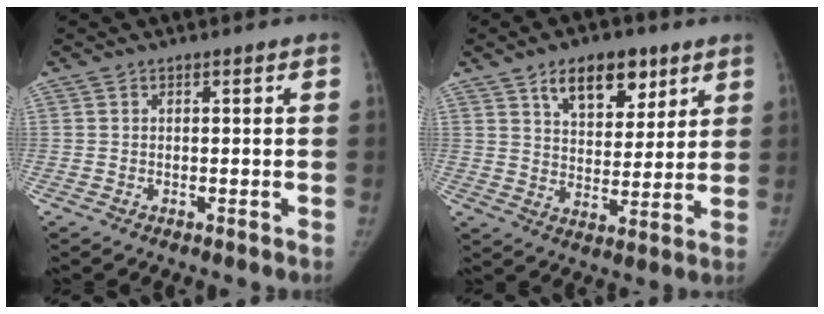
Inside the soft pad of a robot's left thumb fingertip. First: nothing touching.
{"total": 11.9, "force": [6.9, 6.8, 7.0], "torque": [-0.070, -0.036, 0.112]}